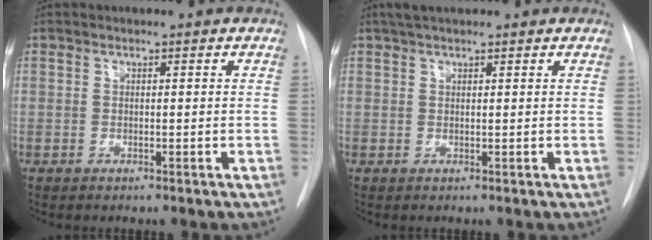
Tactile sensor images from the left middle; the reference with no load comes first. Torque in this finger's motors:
{"motor_torque": [0.25, -0.25, 0.02, 0.01]}